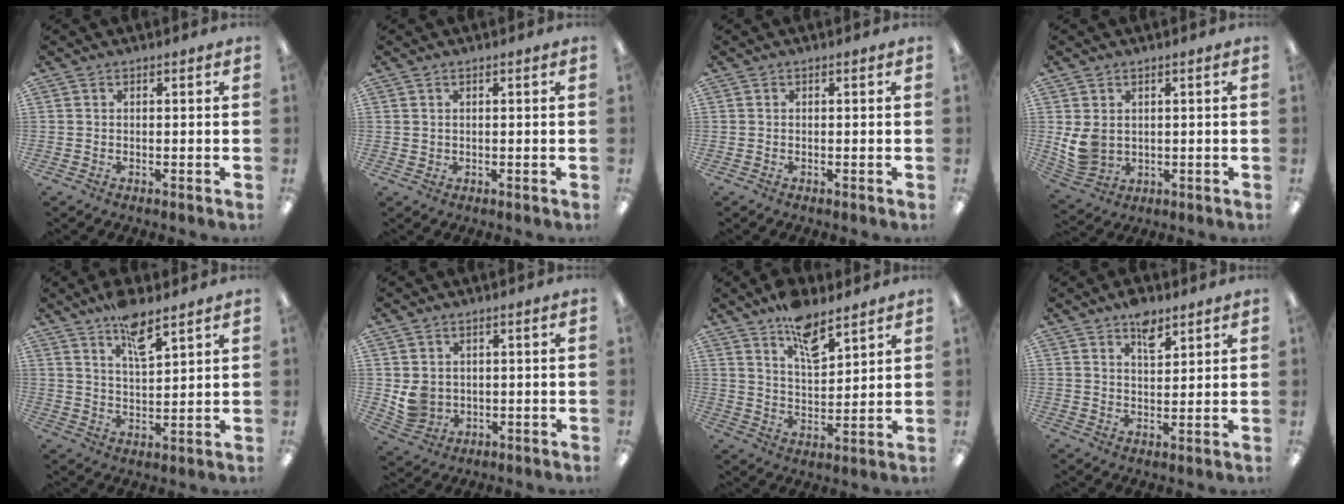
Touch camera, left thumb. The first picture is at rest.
{"total": 1.0, "force": [0.7, 0.7, 0.2], "torque": [-0.006, 0.002, 0.013]}
{"total": 0.0}
{"total": 6.4, "force": [1.6, 4.9, 3.8], "torque": [-0.090, -0.007, 0.031]}
{"total": 8.4, "force": [6.2, 2.4, 5.1], "torque": [-0.083, -0.034, 0.107]}
{"total": 5.0, "force": [1.3, 4.6, 1.7], "torque": [-0.040, 0.001, 0.030]}
{"total": 10.4, "force": [7.8, 4.0, 5.6], "torque": [-0.091, -0.043, 0.137]}
{"total": 6.1, "force": [4.2, 2.9, 3.3], "torque": [-0.043, -0.020, 0.072]}